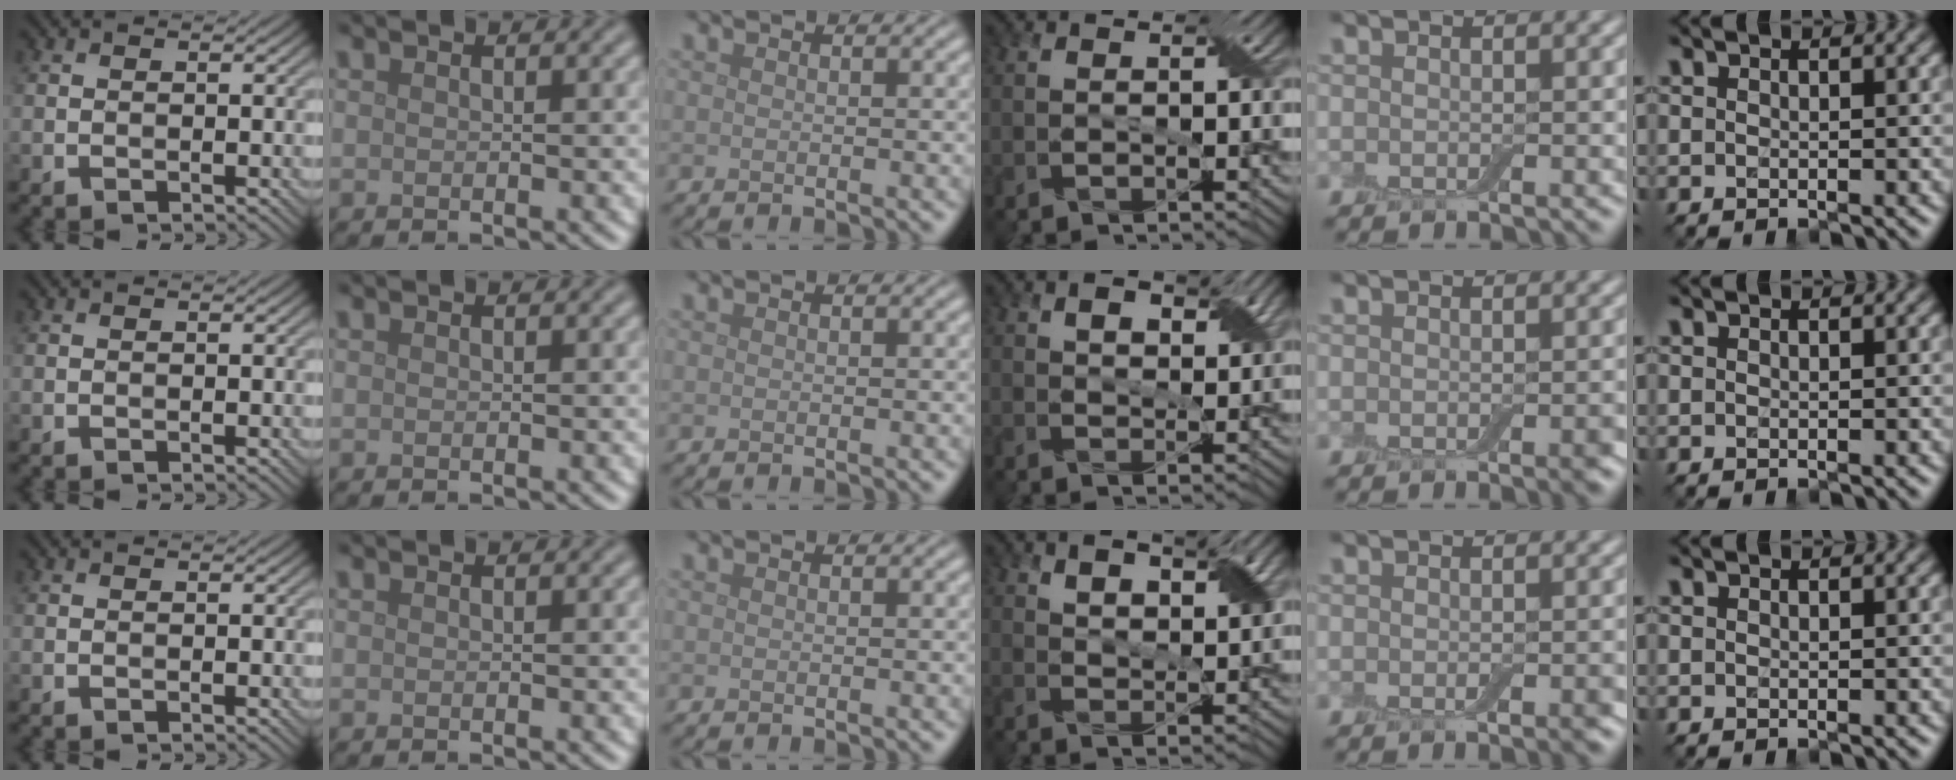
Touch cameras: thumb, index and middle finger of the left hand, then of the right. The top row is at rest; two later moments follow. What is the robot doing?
{"motion": "squeeze", "object": "air blower"}